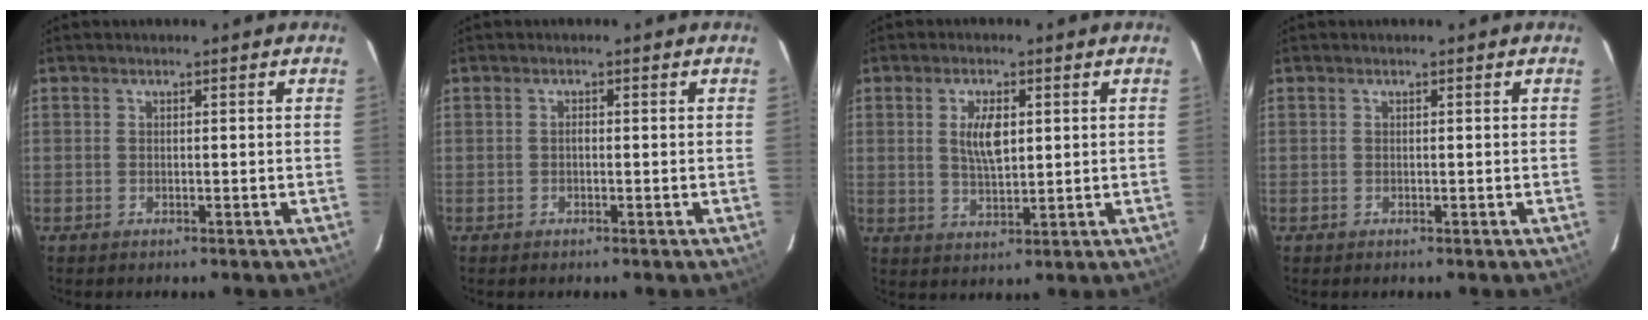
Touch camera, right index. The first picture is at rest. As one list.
[{"total": 0.6, "force": [-0.2, 0.3, 0.4], "torque": [-0.005, 0.005, -0.005]}, {"total": 5.9, "force": [1.4, 2.7, 5.1], "torque": [-0.092, 0.001, 0.030]}, {"total": 0.0}]